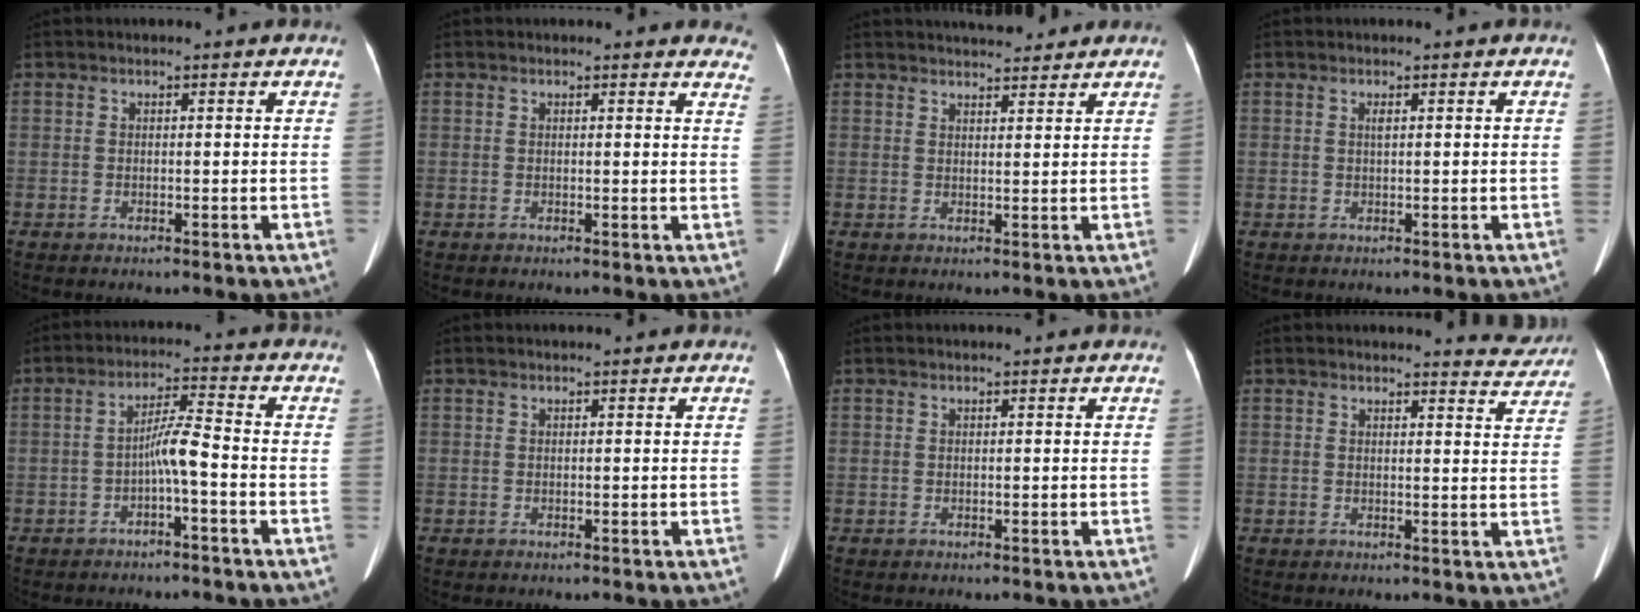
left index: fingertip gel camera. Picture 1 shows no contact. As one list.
[{"total": 6.2, "force": [5.7, 2.1, 1.1], "torque": [0.021, -0.015, 0.026]}, {"total": 6.4, "force": [5.9, 1.2, 1.9], "torque": [-0.025, 0.017, 0.078]}, {"total": 0.6, "force": [0.1, 0.1, 0.6], "torque": [-0.013, 0.000, 0.004]}, {"total": 4.5, "force": [-1.7, -0.1, 4.2], "torque": [-0.077, 0.011, -0.029]}, {"total": 0.0}, {"total": 0.0}, {"total": 4.3, "force": [4.2, 0.4, -0.5], "torque": [0.008, -0.028, 0.030]}]